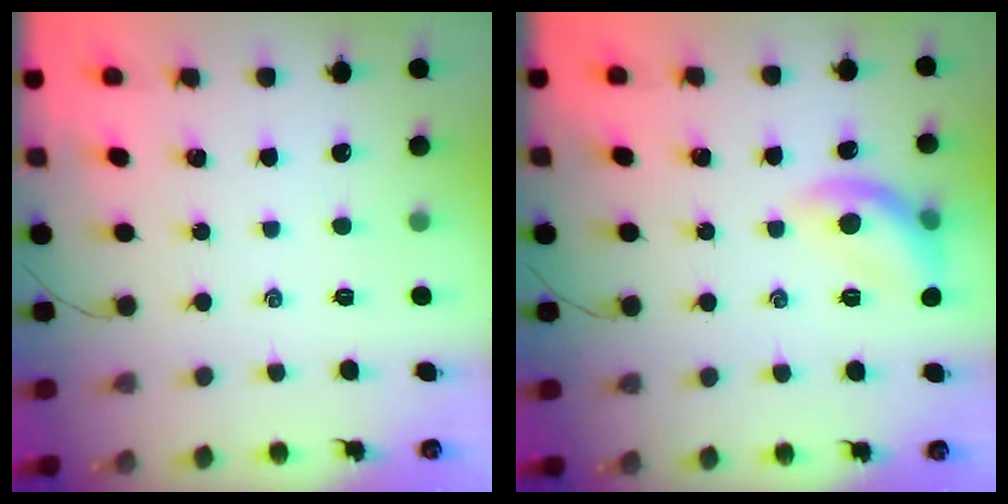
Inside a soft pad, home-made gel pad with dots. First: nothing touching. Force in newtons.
{"total": 10.9, "press": 10.9, "slide": 0.5}